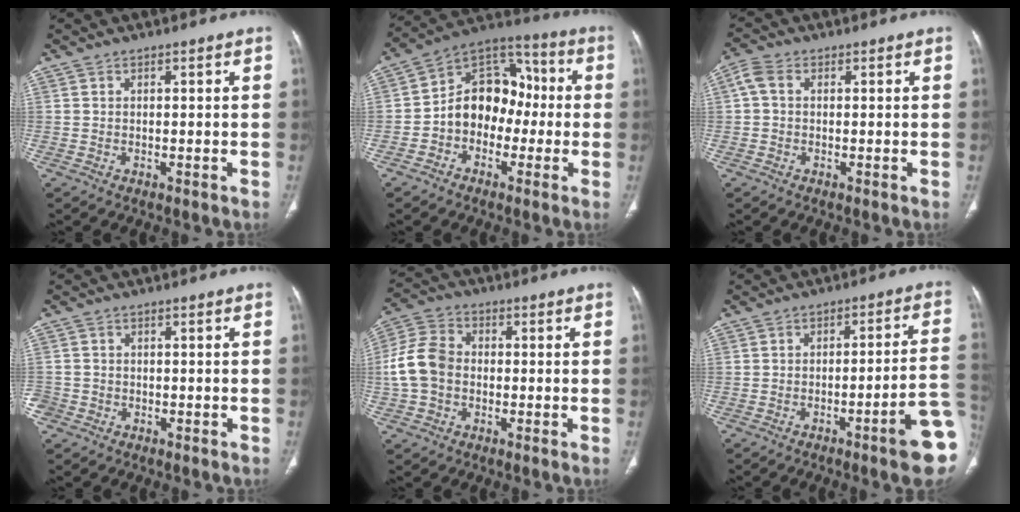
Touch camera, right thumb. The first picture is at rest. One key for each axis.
{"total": 12.9, "fx": -1.5, "fy": 10.6, "fz": 7.2, "tx": -0.074, "ty": 0.050, "tz": -0.041}
{"total": 2.6, "fx": 0.8, "fy": 2.2, "fz": 1.1, "tx": -0.034, "ty": 0.010, "tz": 0.007}
{"total": 3.3, "fx": -1.7, "fy": 2.8, "fz": 0.5, "tx": -0.014, "ty": 0.013, "tz": -0.036}
{"total": 8.9, "fx": -0.4, "fy": 7.5, "fz": 4.9, "tx": -0.103, "ty": 0.029, "tz": -0.018}
{"total": 10.8, "fx": -4.5, "fy": 1.4, "fz": 9.7, "tx": -0.104, "ty": 0.033, "tz": -0.060}